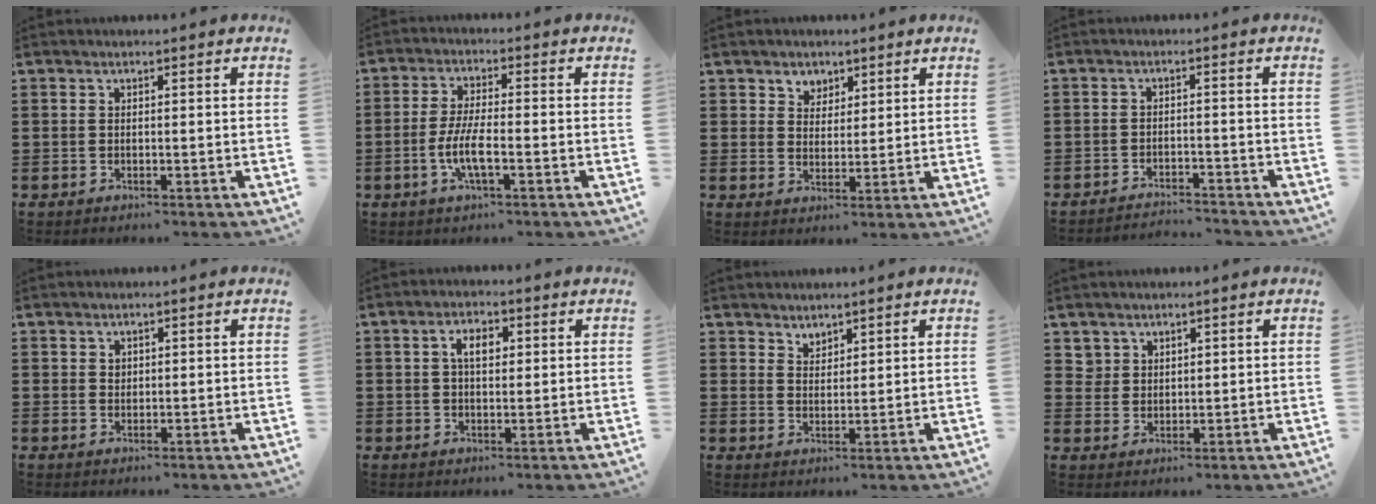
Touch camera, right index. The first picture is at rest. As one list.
[{"total": 5.7, "force": [-2.0, 1.3, 5.2], "torque": [-0.115, -0.009, -0.044]}, {"total": 3.4, "force": [2.2, 2.5, 0.0], "torque": [-0.017, 0.011, 0.042]}, {"total": 2.6, "force": [-2.6, 0.1, -0.1], "torque": [-0.007, 0.001, -0.056]}, {"total": 1.1, "force": [0.7, 0.8, 0.2], "torque": [-0.006, 0.002, 0.015]}, {"total": 3.6, "force": [0.8, 2.1, 2.9], "torque": [-0.055, 0.009, 0.010]}, {"total": 2.5, "force": [2.3, 0.9, -0.4], "torque": [-0.001, 0.000, 0.045]}, {"total": 3.1, "force": [2.2, 2.2, 0.2], "torque": [-0.015, 0.009, 0.045]}]